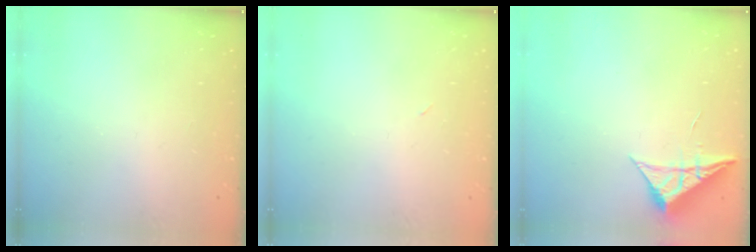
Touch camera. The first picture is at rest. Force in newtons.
{"total": 2.9, "press": 2.9, "slide": 0.7}
{"total": 6.6, "press": 6.6, "slide": 0.2}